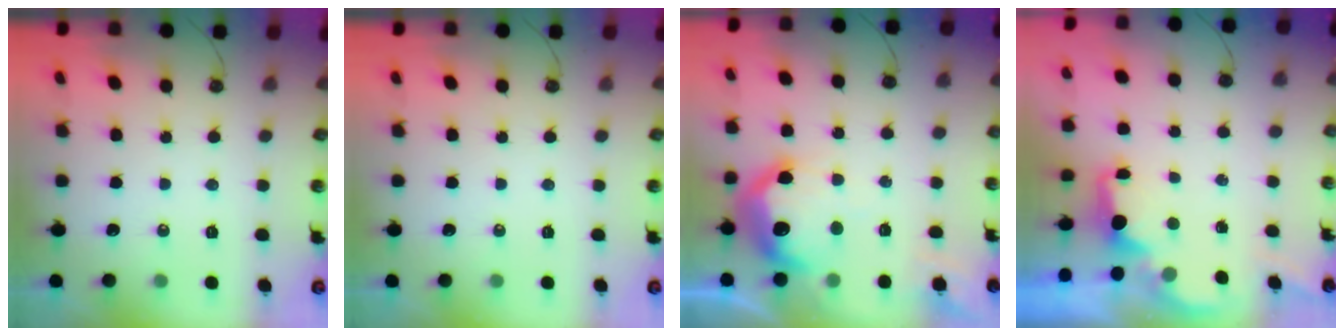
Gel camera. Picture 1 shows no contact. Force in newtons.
{"total": 0.0}
{"total": 20.2, "press": 20.1, "slide": 1.5}
{"total": 1.9, "press": 1.7, "slide": 0.8}